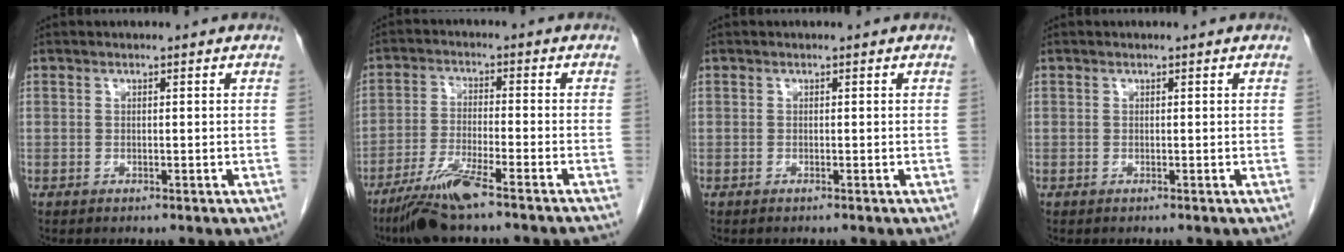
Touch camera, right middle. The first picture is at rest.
{"total": 10.4, "force": [-8.2, 0.0, 6.5], "torque": [-0.108, -0.025, -0.140]}
{"total": 0.0}
{"total": 0.0}